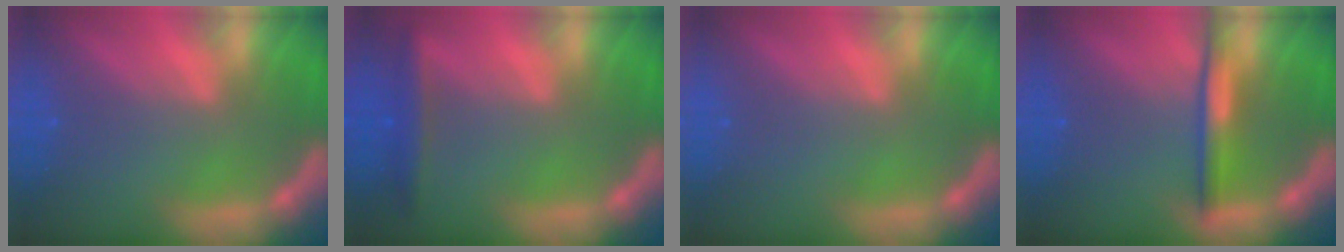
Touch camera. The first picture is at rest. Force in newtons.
{"total": 2.9}
{"total": 0.0}
{"total": 3.4}